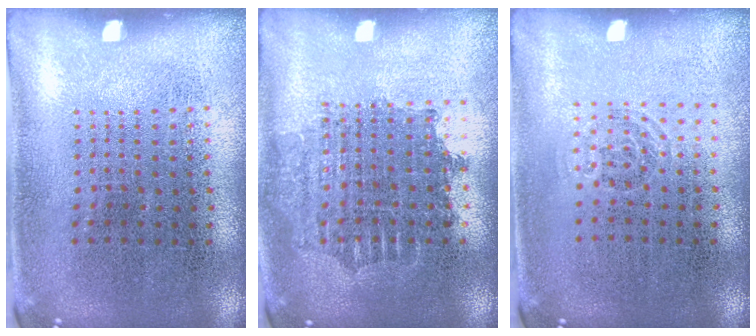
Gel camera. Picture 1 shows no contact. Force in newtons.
{"total": 1.6, "press": 1.3, "slide": 0.9}
{"total": 0.7, "press": 0.6, "slide": 0.5}